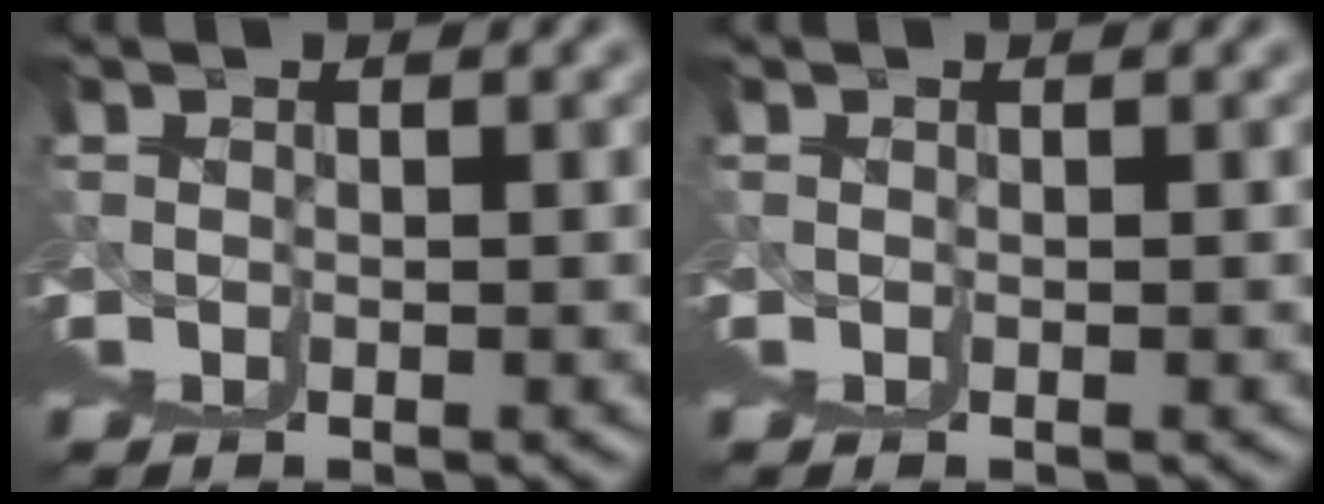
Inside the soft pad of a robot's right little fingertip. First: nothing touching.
{"total": 0.0}